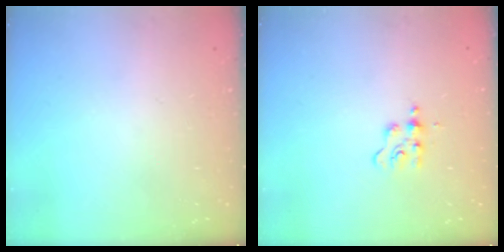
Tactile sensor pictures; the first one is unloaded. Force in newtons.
{"total": 4.4, "press": 4.3, "slide": 0.9}